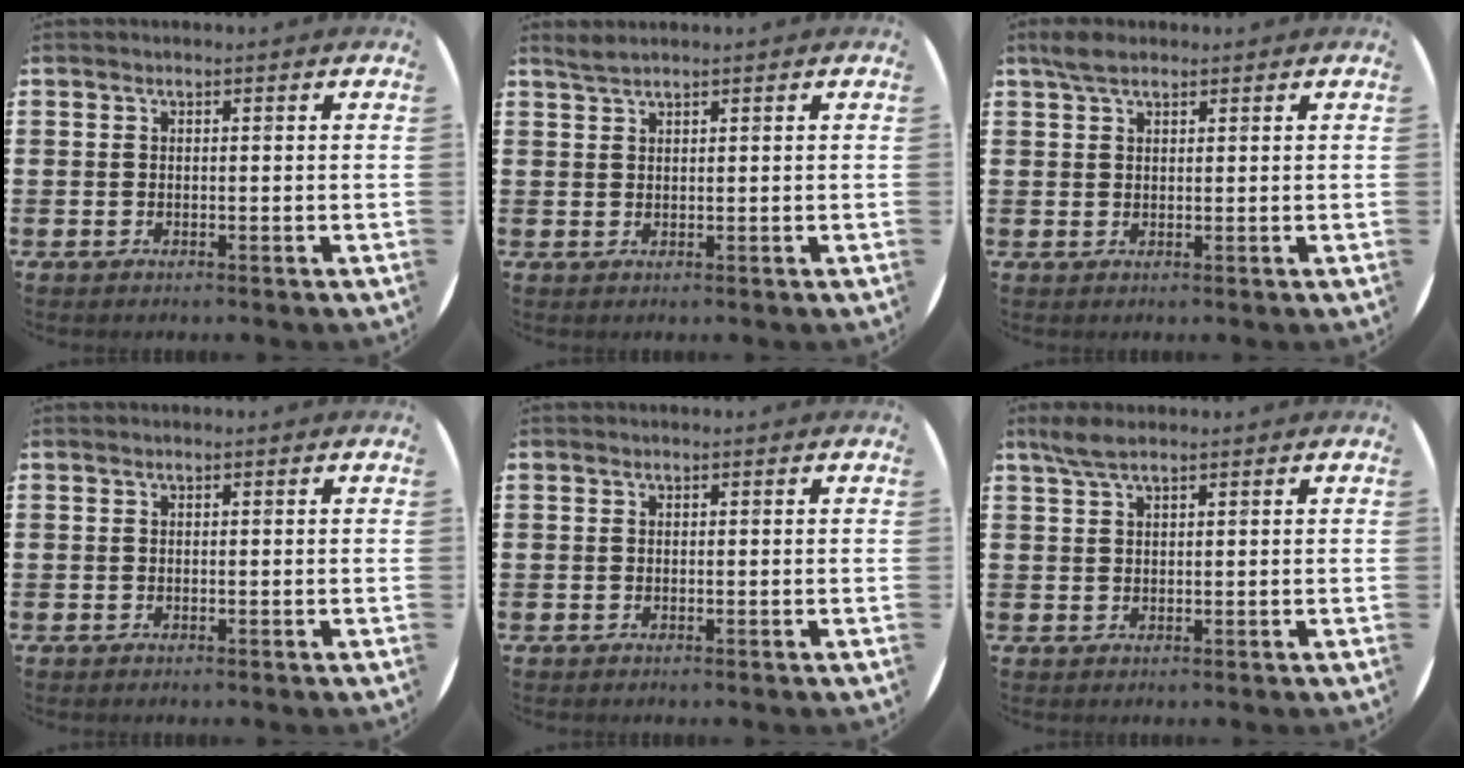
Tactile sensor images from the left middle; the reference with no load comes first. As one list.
[{"total": 1.3, "force": [1.3, 0.0, 0.4], "torque": [-0.008, 0.002, 0.023]}, {"total": 2.7, "force": [2.0, 1.0, 1.5], "torque": [-0.025, 0.004, 0.035]}, {"total": 0.0}, {"total": 0.0}, {"total": 2.9, "force": [2.2, 0.6, 1.8], "torque": [-0.037, 0.005, 0.040]}]